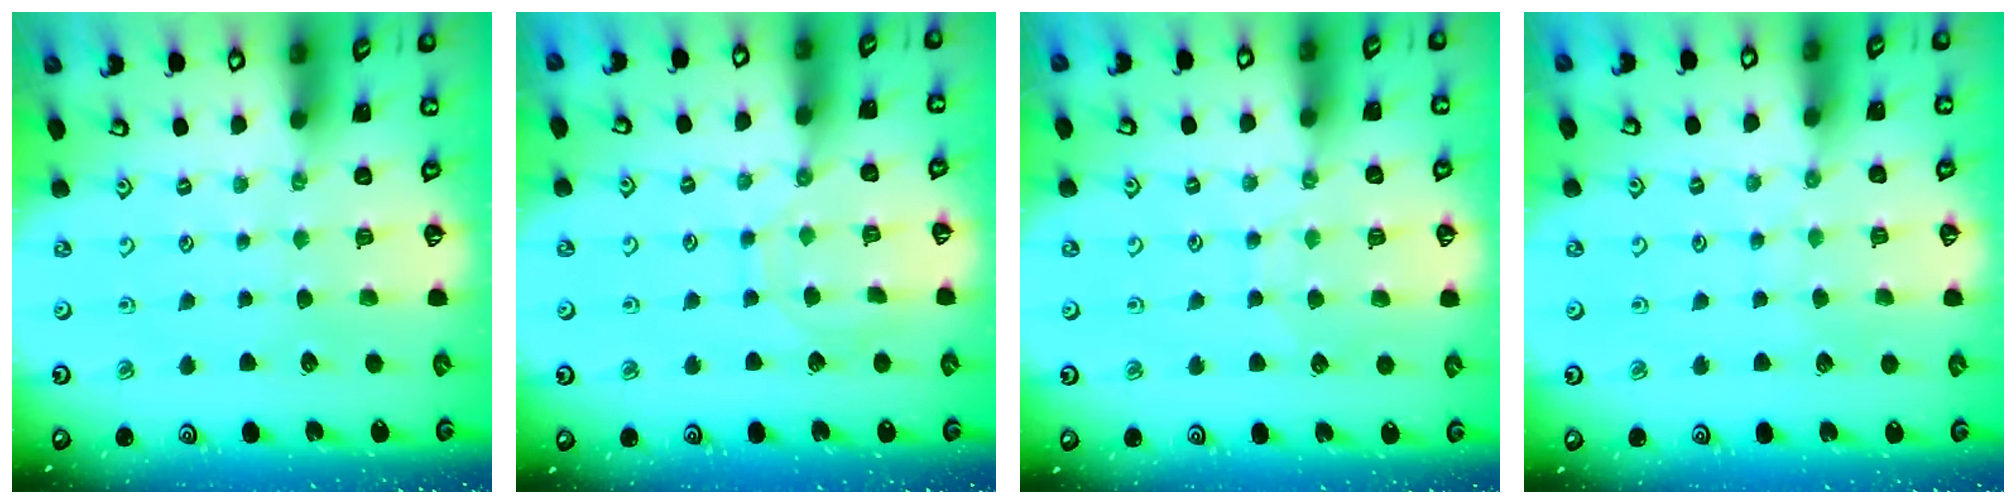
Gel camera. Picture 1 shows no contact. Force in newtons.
{"total": 9.2, "press": 9.2, "slide": 0.7}
{"total": 6.6, "press": 6.5, "slide": 0.6}
{"total": 3.9, "press": 3.9, "slide": 0.4}